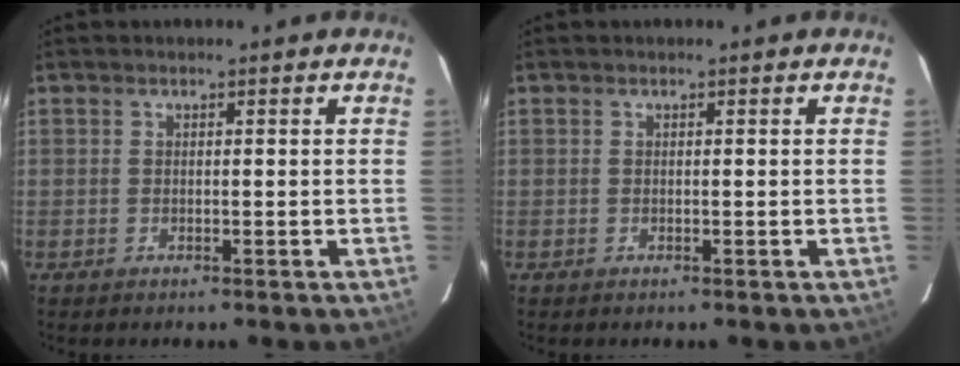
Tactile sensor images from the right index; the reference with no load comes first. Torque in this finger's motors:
{"motor_torque": [0.00, 0.00, 0.00, 0.00]}